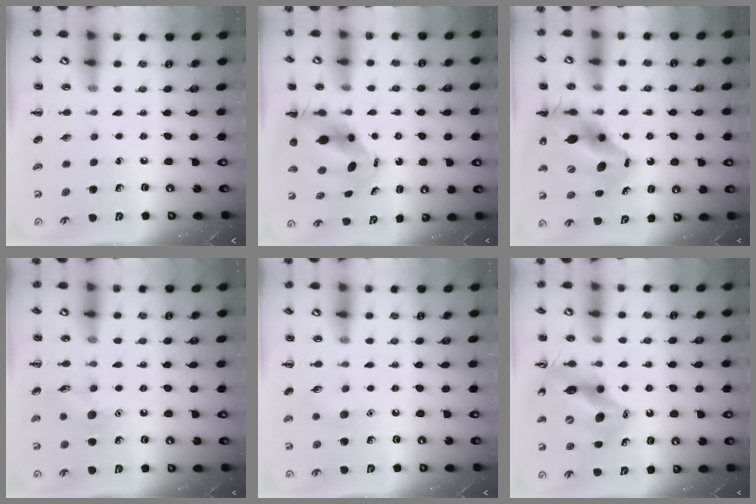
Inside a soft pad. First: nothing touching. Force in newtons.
{"total": 8.4, "press": 8.1, "slide": 2.3}
{"total": 14.1, "press": 13.6, "slide": 3.7}
{"total": 8.0, "press": 7.9, "slide": 1.1}
{"total": 5.9, "press": 5.7, "slide": 1.4}
{"total": 12.8, "press": 12.2, "slide": 3.9}